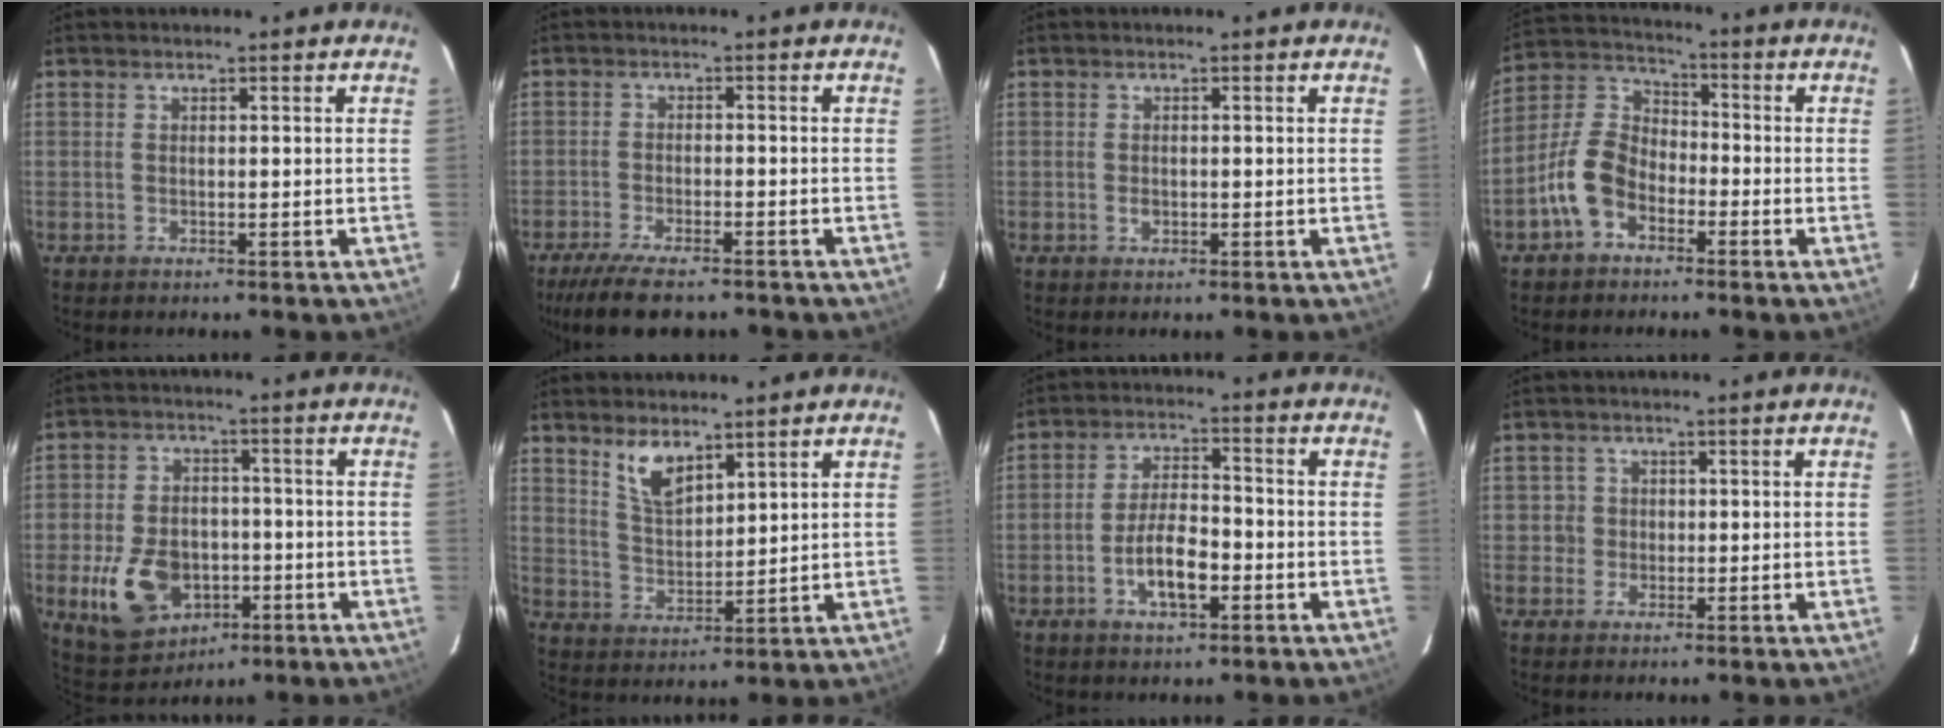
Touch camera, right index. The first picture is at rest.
{"total": 10.6, "force": [-8.7, 2.5, 5.5], "torque": [-0.129, -0.030, -0.147]}
{"total": 1.2, "force": [-0.3, 0.9, 0.7], "torque": [-0.013, 0.000, -0.006]}
{"total": 9.6, "force": [-4.9, 6.0, 5.6], "torque": [-0.124, 0.025, -0.097]}
{"total": 13.9, "force": [-4.8, 9.5, 8.9], "torque": [-0.198, -0.001, -0.062]}
{"total": 6.6, "force": [4.7, 2.4, 3.9], "torque": [-0.071, 0.000, 0.097]}
{"total": 7.9, "force": [-3.1, 3.2, 6.6], "torque": [-0.132, 0.005, -0.051]}
{"total": 2.4, "force": [-0.3, 2.4, -0.1], "torque": [0.009, 0.015, -0.004]}